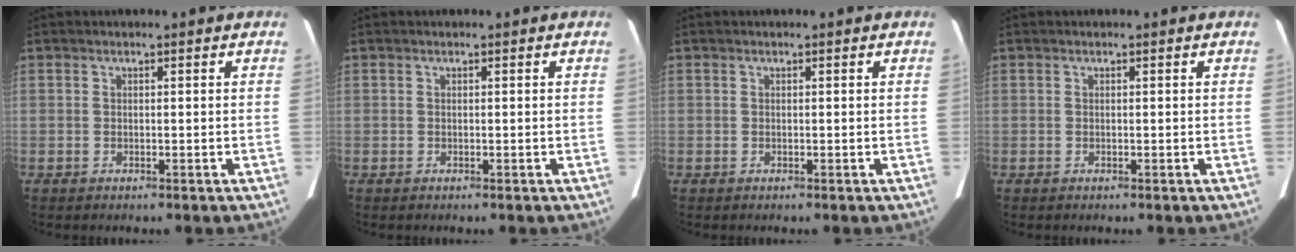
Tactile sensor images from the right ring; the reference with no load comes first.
{"total": 0.0}
{"total": 0.0}
{"total": 0.0}